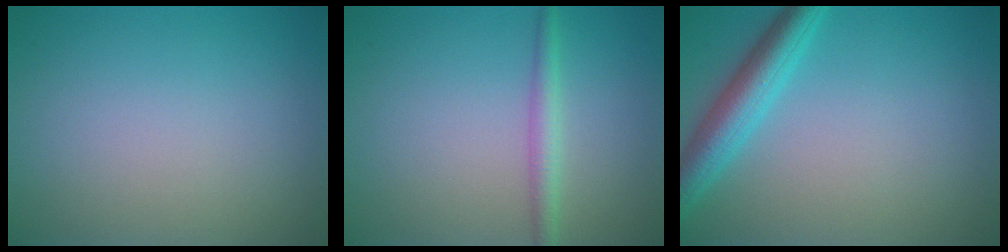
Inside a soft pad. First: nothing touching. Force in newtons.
{"total": 2.0, "press": 2.0, "slide": 0.1}
{"total": 4.3, "press": 4.3, "slide": 0.3}